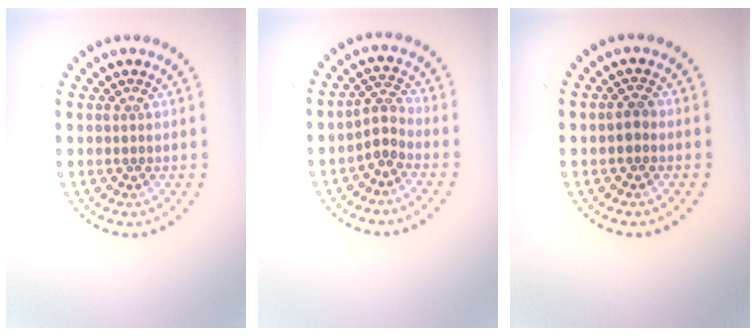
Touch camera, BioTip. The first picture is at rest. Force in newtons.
{"total": 2.1, "press": 1.6, "slide": 1.4}
{"total": 1.2, "press": 1.2, "slide": 0.2}